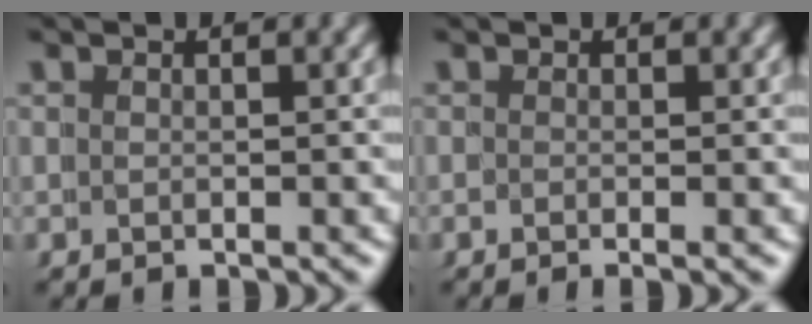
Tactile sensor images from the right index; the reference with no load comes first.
{"total": 1.1, "force": [-0.4, -0.4, 0.9], "torque": [-0.004, 0.001, -0.010]}